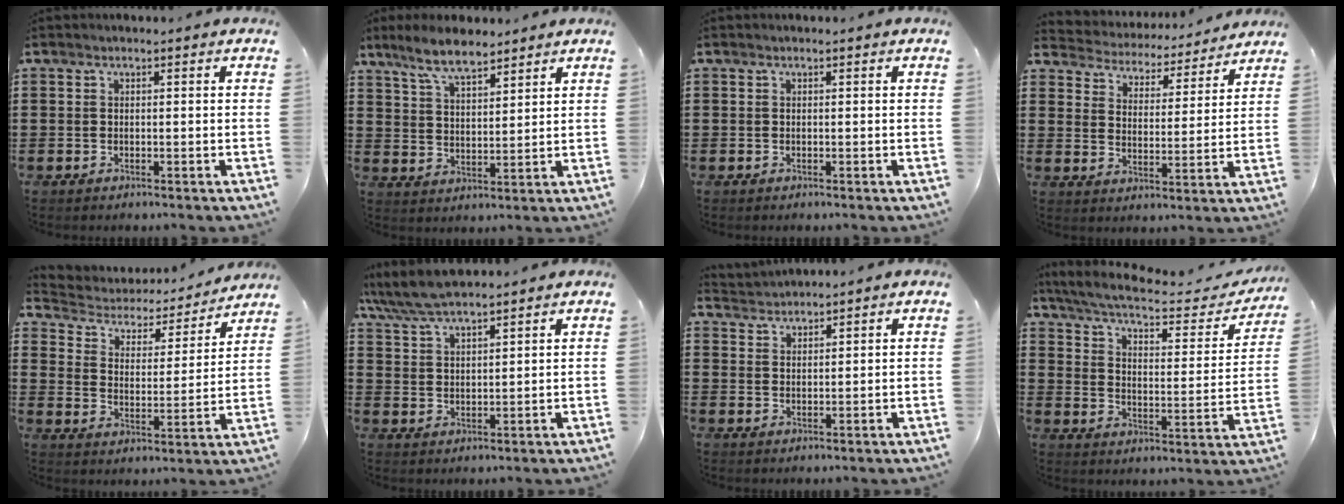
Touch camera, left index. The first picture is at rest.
{"total": 7.0, "force": [5.9, 1.7, 3.3], "torque": [-0.084, -0.008, 0.110]}
{"total": 0.0}
{"total": 4.1, "force": [4.1, 0.2, -0.3], "torque": [-0.022, -0.036, 0.064]}
{"total": 3.2, "force": [2.9, 1.4, 0.5], "torque": [-0.034, -0.022, 0.039]}
{"total": 5.6, "force": [5.2, 1.0, 2.0], "torque": [-0.056, -0.012, 0.095]}
{"total": 2.2, "force": [2.2, 0.1, -0.4], "torque": [0.001, -0.003, 0.043]}
{"total": 6.3, "force": [5.4, 0.8, 3.1], "torque": [-0.087, -0.031, 0.089]}